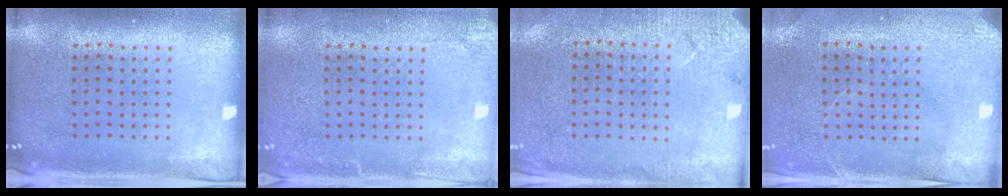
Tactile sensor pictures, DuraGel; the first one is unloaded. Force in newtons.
{"total": 2.3, "press": 2.3, "slide": 0.3}
{"total": 2.6, "press": 2.6, "slide": 0.4}
{"total": 2.9, "press": 2.7, "slide": 1.0}